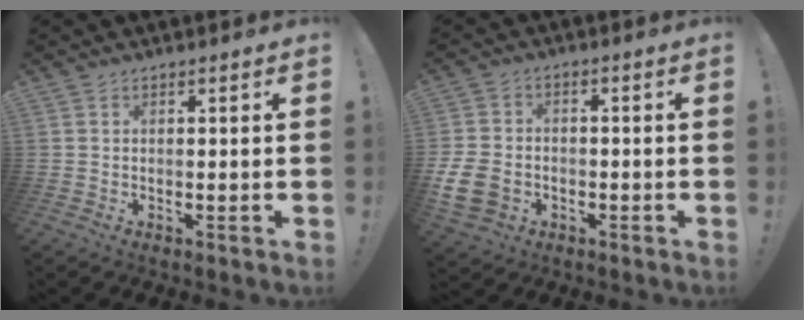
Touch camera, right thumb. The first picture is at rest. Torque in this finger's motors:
{"motor_torque": [-0.05, 0.03, -0.01, 0.01, 0.06]}